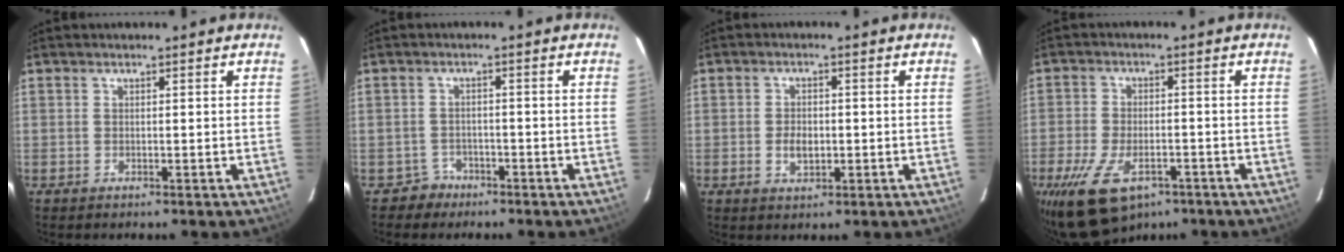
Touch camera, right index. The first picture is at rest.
{"total": 3.2, "force": [-2.2, 2.3, -0.6], "torque": [0.003, 0.014, -0.037]}
{"total": 4.0, "force": [-0.8, 2.5, 2.9], "torque": [-0.056, 0.000, -0.011]}
{"total": 13.4, "force": [-8.0, 7.0, 8.2], "torque": [-0.183, -0.027, -0.133]}